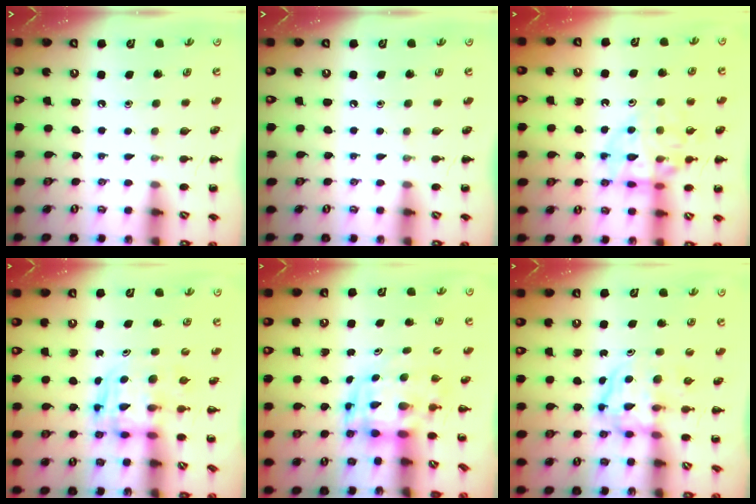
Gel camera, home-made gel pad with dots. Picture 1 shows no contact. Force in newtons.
{"total": 0.0}
{"total": 13.4, "press": 13.3, "slide": 2.0}
{"total": 2.7, "press": 2.7, "slide": 0.2}
{"total": 3.7, "press": 3.6, "slide": 0.8}
{"total": 3.8, "press": 3.8, "slide": 0.4}